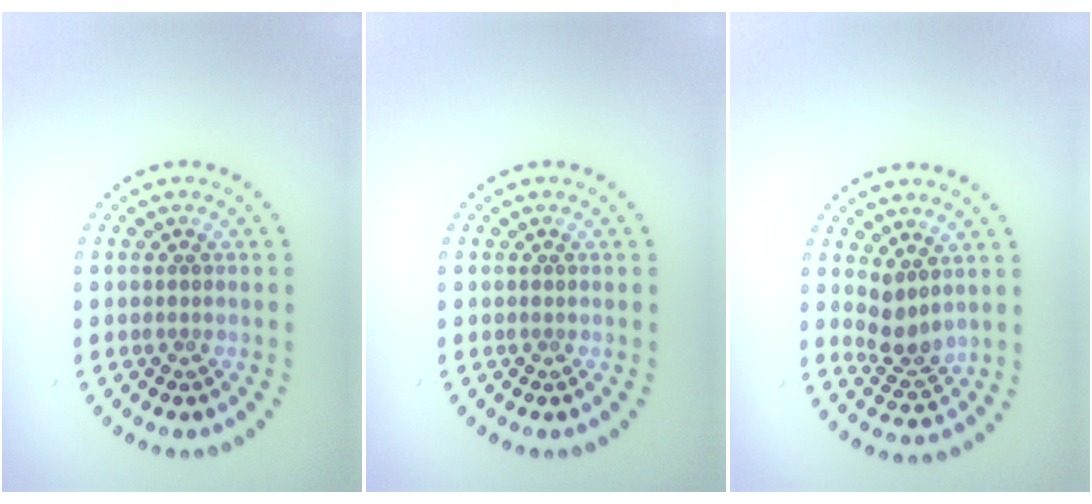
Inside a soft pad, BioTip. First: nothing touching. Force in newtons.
{"total": 0.0}
{"total": 2.6, "press": 2.1, "slide": 1.6}